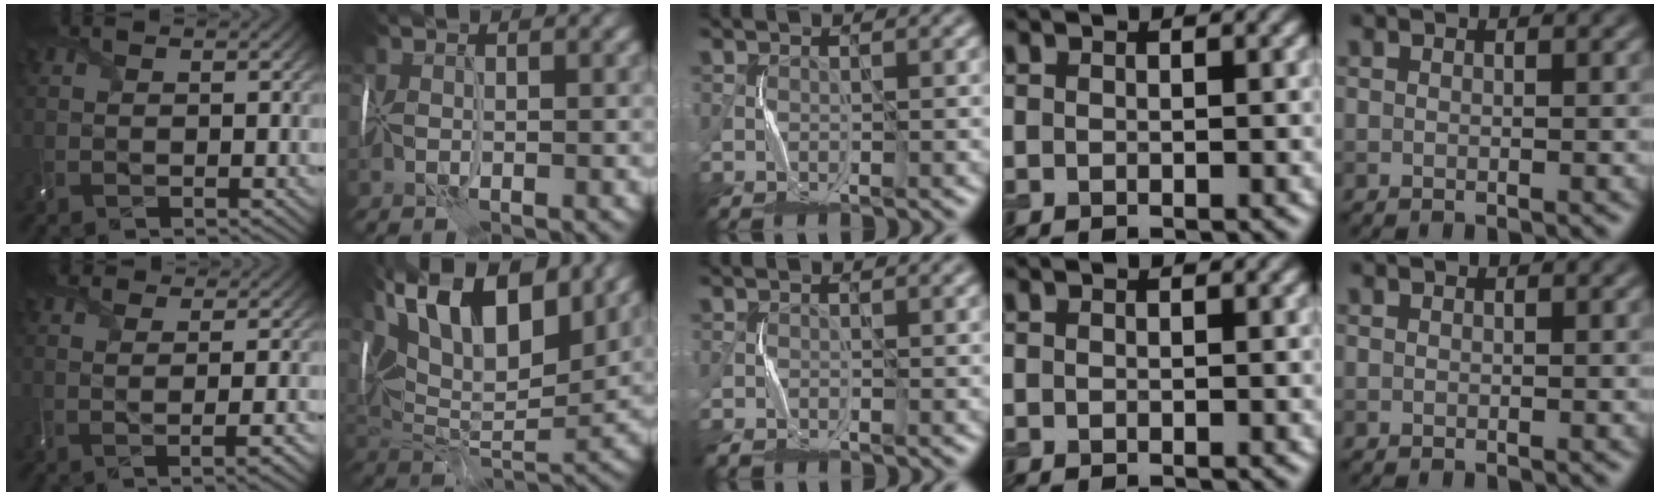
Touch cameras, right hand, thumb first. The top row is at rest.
{"thumb": {"total": 5.3, "force": [2.9, 1.5, 4.2], "torque": [-0.053, 0.024, 0.021]}, "index": {"total": 15.8, "force": [7.6, 7.1, 11.9], "torque": [-0.195, 0.037, 0.116]}, "middle": {"total": 1.1, "force": [-1.1, 0.2, 0.4], "torque": [-0.011, -0.004, -0.026]}}